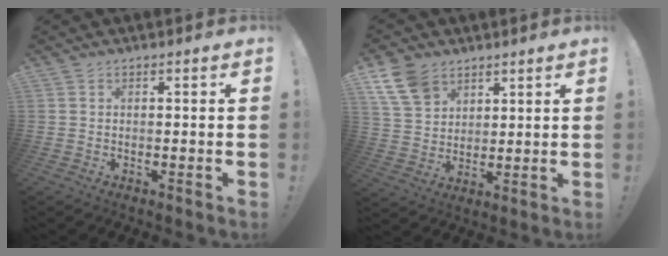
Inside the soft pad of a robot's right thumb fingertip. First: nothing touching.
{"total": 11.9, "force": [7.1, 8.2, 4.9], "torque": [-0.083, -0.031, 0.141]}